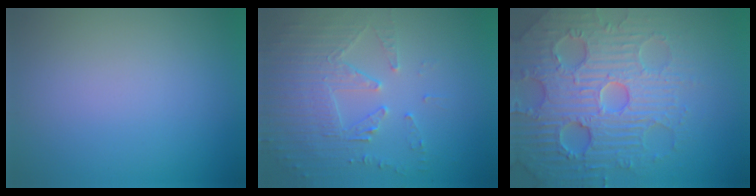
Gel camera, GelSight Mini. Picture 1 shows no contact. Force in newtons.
{"total": 5.1, "press": 3.7, "slide": 3.6}
{"total": 7.8, "press": 7.7, "slide": 1.7}